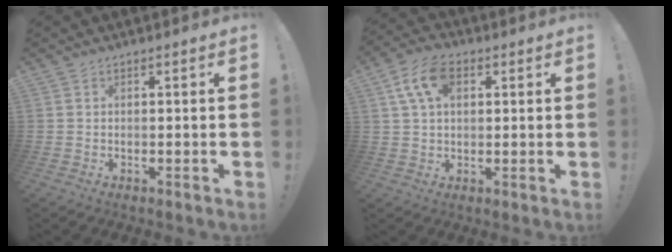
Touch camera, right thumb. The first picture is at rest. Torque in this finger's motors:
{"motor_torque": [0.13, 0.22, 0.24, -0.08, 0.03]}